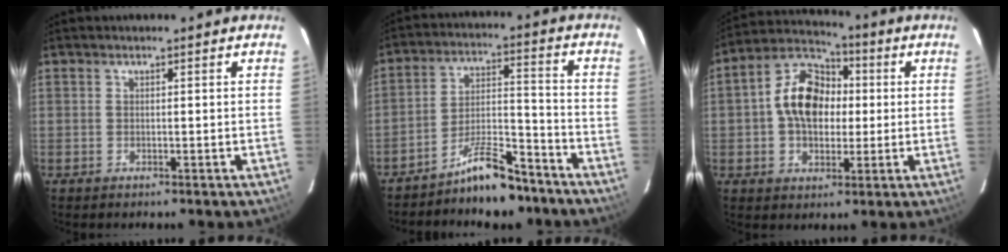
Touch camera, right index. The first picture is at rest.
{"total": 10.3, "force": [-8.5, 2.7, 5.1], "torque": [-0.094, 0.032, -0.138]}
{"total": 12.2, "force": [0.5, 8.7, 8.5], "torque": [-0.165, 0.035, 0.005]}